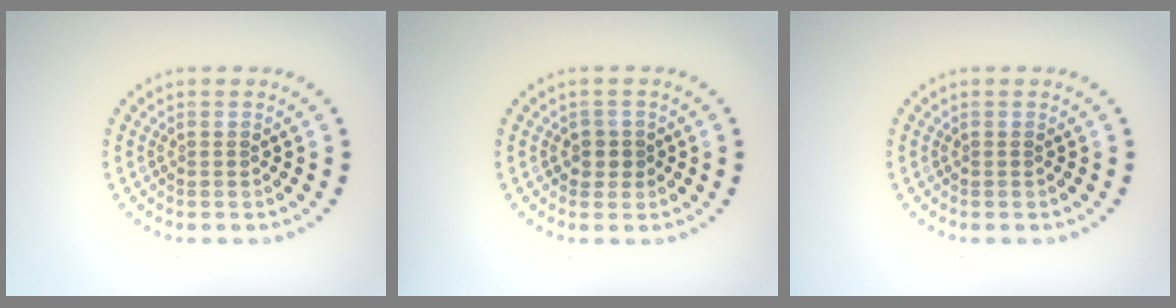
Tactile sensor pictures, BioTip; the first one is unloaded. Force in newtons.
{"total": 1.5, "press": 1.2, "slide": 0.8}
{"total": 0.0}